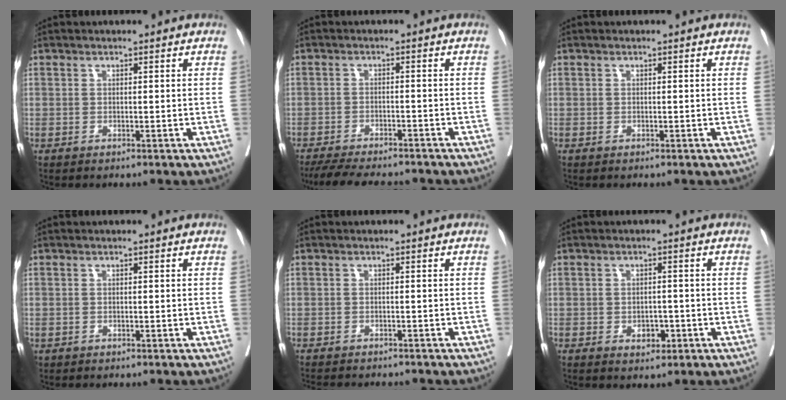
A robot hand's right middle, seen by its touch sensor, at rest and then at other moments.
{"total": 12.4, "force": [-11.1, 2.1, 5.1], "torque": [-0.078, -0.012, -0.156]}
{"total": 0.0}
{"total": 0.0}
{"total": 9.5, "force": [-8.8, 1.3, 3.4], "torque": [-0.046, -0.012, -0.112]}
{"total": 2.8, "force": [-1.2, 1.7, 1.9], "torque": [-0.026, 0.005, -0.012]}